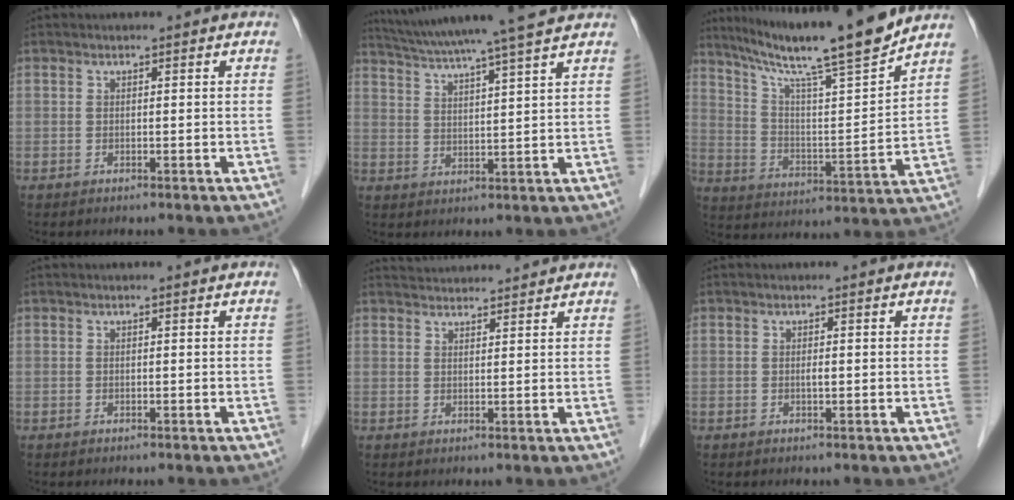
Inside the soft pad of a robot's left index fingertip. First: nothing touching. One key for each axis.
{"total": 14.2, "fx": 12.2, "fy": -1.1, "fz": 7.1, "tx": -0.124, "ty": 0.012, "tz": 0.181}
{"total": 18.2, "fx": 15.2, "fy": -0.7, "fz": 9.9, "tx": -0.166, "ty": -0.011, "tz": 0.245}
{"total": 0.0}
{"total": 6.1, "fx": 6.0, "fy": 0.2, "fz": 0.9, "tx": -0.019, "ty": 0.030, "tz": 0.085}
{"total": 0.6, "fx": -0.3, "fy": 0.0, "fz": 0.5, "tx": -0.011, "ty": -0.004, "tz": -0.005}